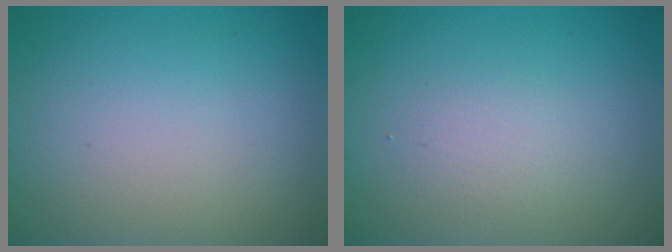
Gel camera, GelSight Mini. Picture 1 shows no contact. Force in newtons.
{"total": 1.4, "press": 1.4, "slide": 0.1}